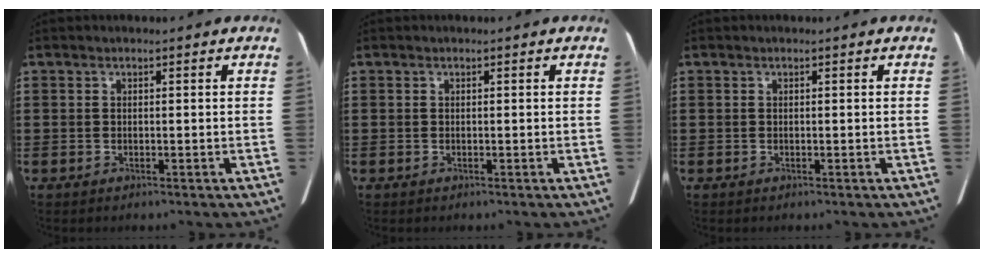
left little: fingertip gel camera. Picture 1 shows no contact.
{"total": 0.0}
{"total": 0.0}